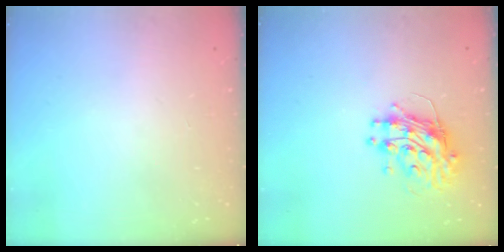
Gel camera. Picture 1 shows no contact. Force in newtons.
{"total": 11.4, "press": 11.3, "slide": 1.1}